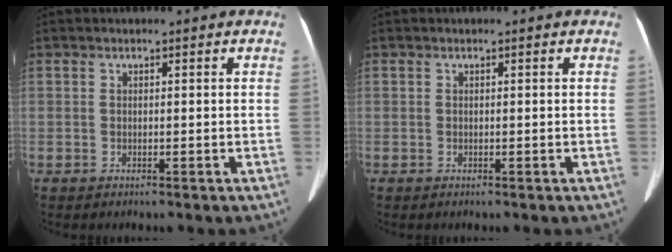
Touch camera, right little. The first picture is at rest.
{"total": 0.0}